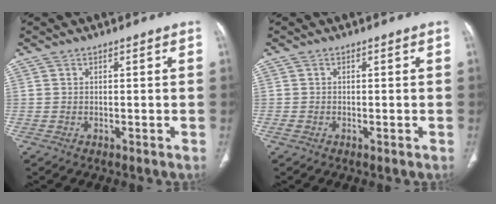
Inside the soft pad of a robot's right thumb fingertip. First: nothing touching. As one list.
[{"total": 1.0, "force": [-0.4, 0.6, 0.7], "torque": [-0.018, -0.003, -0.008]}]